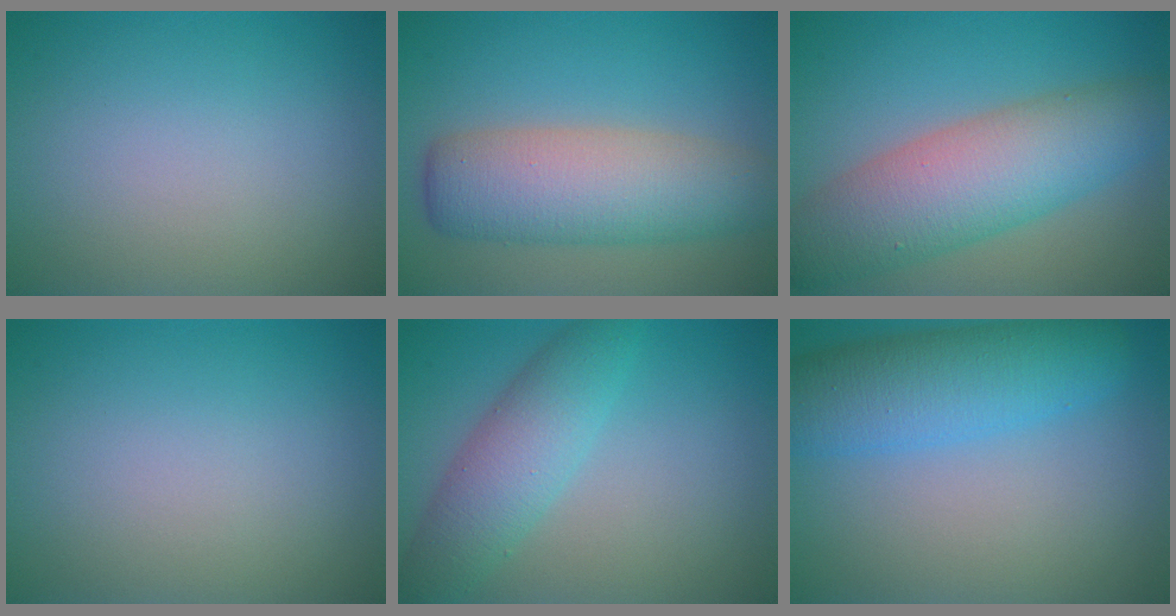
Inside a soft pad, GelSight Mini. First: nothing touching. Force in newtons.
{"total": 7.6, "press": 7.6, "slide": 0.3}
{"total": 8.6, "press": 8.6, "slide": 0.1}
{"total": 0.0}
{"total": 5.0, "press": 5.0, "slide": 0.1}
{"total": 6.9, "press": 6.9, "slide": 0.2}